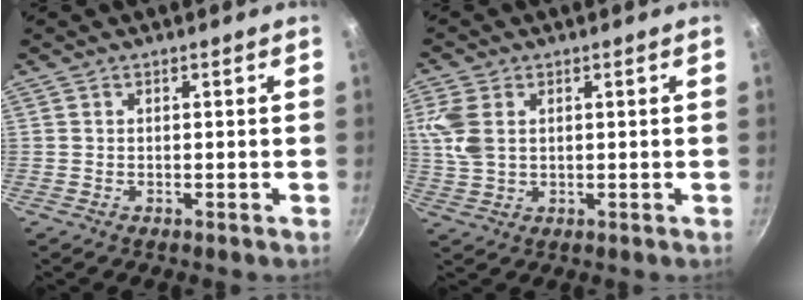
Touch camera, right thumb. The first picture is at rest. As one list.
[{"total": 6.7, "force": [1.6, 4.5, 4.7], "torque": [-0.105, 0.003, 0.034]}]